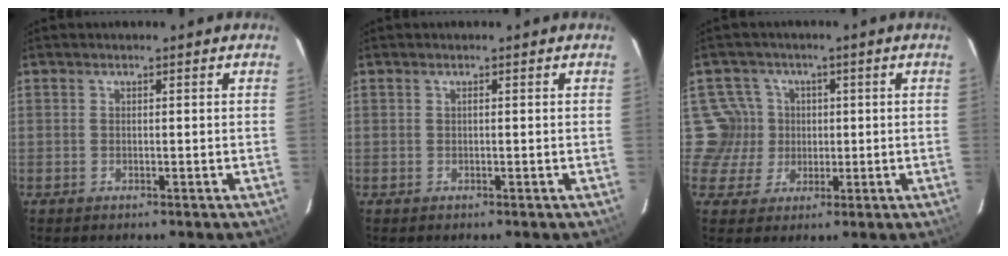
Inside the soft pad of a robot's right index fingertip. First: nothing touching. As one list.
[{"total": 0.0}, {"total": 6.0, "force": [0.1, 6.0, -0.5], "torque": [0.012, 0.012, -0.007]}]